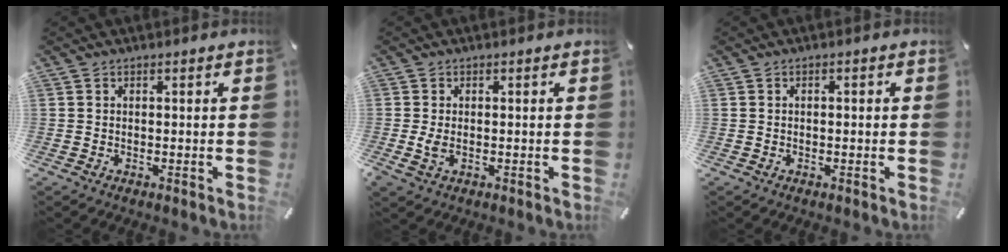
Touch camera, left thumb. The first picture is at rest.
{"total": 2.9, "force": [-0.3, 1.6, 2.4], "torque": [-0.056, -0.002, -0.008]}
{"total": 0.8, "force": [-0.3, 0.3, 0.7], "torque": [-0.012, -0.001, -0.005]}